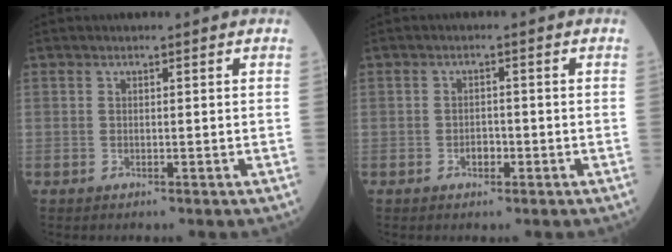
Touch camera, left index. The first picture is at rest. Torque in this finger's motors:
{"motor_torque": [-0.02, 0.02, -0.01, 0.00]}